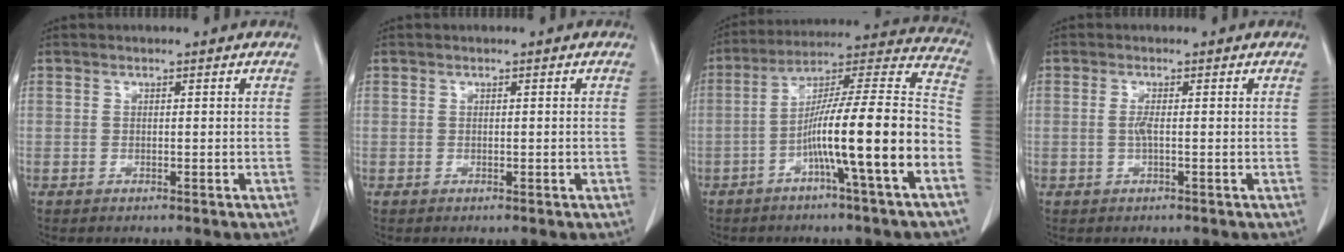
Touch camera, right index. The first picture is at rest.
{"total": 0.0}
{"total": 18.7, "force": [-6.1, -0.6, 17.7], "torque": [-0.259, 0.018, -0.106]}
{"total": 1.5, "force": [-0.1, 0.1, 1.5], "torque": [-0.035, 0.000, -0.003]}